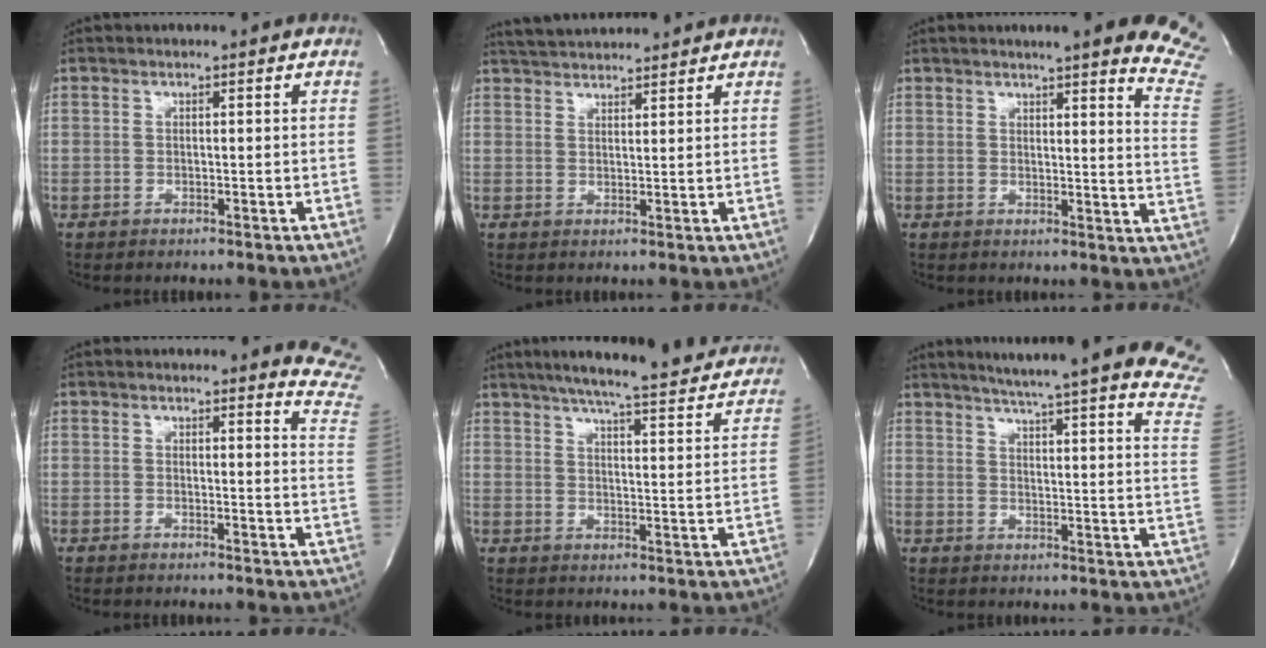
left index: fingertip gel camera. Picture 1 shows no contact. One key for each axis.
{"total": 7.6, "fx": 7.3, "fy": 0.8, "fz": 2.1, "tx": -0.043, "ty": 0.028, "tz": 0.115}
{"total": 17.7, "fx": 15.7, "fy": 0.7, "fz": 8.0, "tx": -0.088, "ty": -0.081, "tz": 0.155}
{"total": 7.8, "fx": 7.6, "fy": 0.5, "fz": 1.6, "tx": 0.003, "ty": -0.067, "tz": 0.045}
{"total": 21.8, "fx": 19.4, "fy": 2.3, "fz": 9.6, "tx": -0.150, "ty": -0.022, "tz": 0.241}
{"total": 27.5, "fx": 24.7, "fy": -1.1, "fz": 12.0, "tx": -0.172, "ty": -0.109, "tz": 0.289}